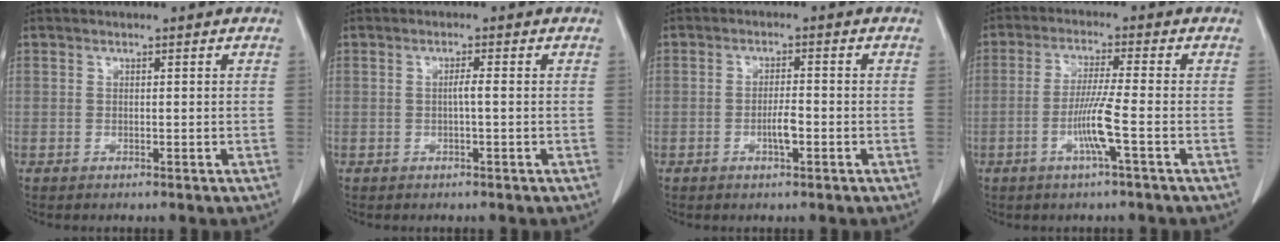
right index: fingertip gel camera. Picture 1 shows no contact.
{"total": 1.3, "force": [-0.1, -0.1, 1.3], "torque": [-0.024, 0.002, -0.002]}
{"total": 2.9, "force": [-1.0, 0.5, 2.6], "torque": [-0.049, 0.001, -0.017]}
{"total": 6.1, "force": [-2.1, -0.9, 5.7], "torque": [-0.112, -0.007, -0.042]}